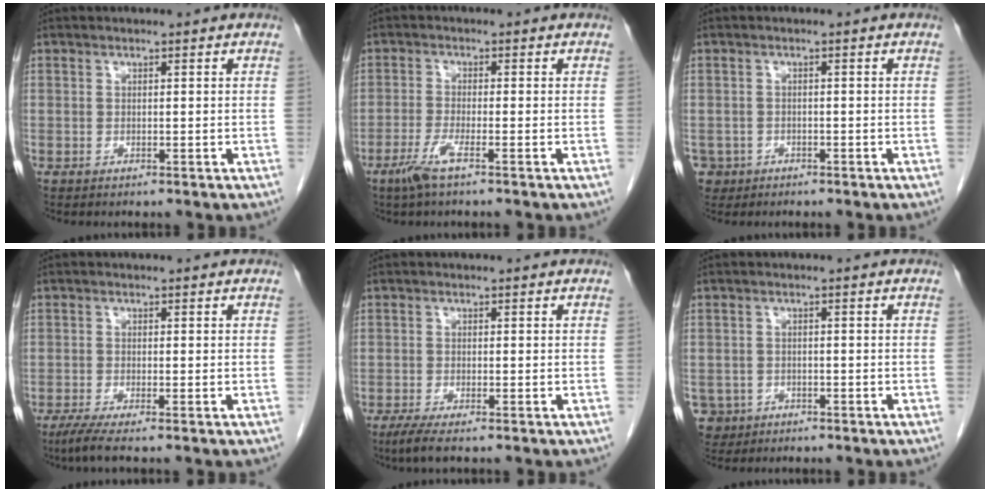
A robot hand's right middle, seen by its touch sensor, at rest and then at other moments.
{"total": 3.7, "force": [-2.3, -0.1, 2.9], "torque": [-0.064, -0.009, -0.051]}
{"total": 2.8, "force": [-1.5, 2.3, 0.0], "torque": [0.000, 0.007, -0.025]}
{"total": 3.1, "force": [-2.2, -0.2, 2.2], "torque": [-0.049, -0.012, -0.047]}
{"total": 2.7, "force": [-1.9, 0.1, 1.9], "torque": [-0.043, -0.010, -0.040]}
{"total": 3.5, "force": [-1.8, 3.0, 0.2], "torque": [-0.002, 0.007, -0.028]}